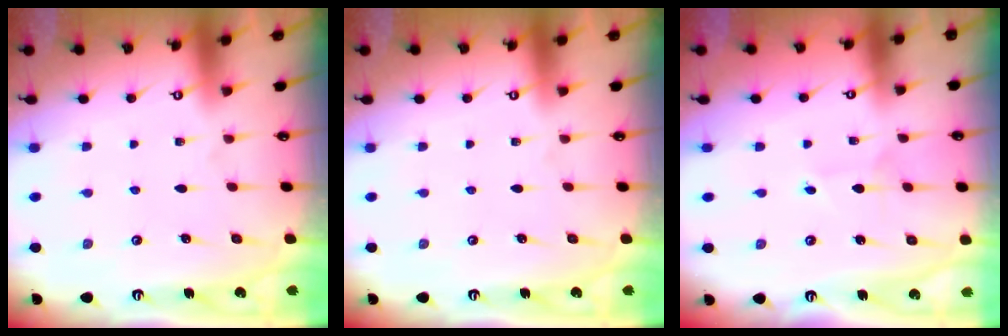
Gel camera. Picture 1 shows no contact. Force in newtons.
{"total": 0.0}
{"total": 1.8, "press": 1.8, "slide": 0.2}